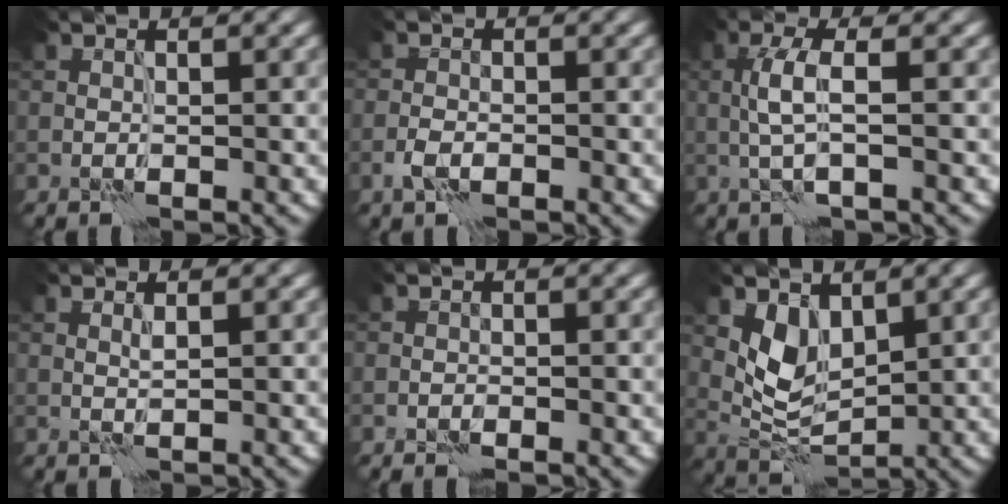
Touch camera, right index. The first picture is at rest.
{"total": 1.6, "force": [-0.8, 0.9, 1.1], "torque": [-0.022, 0.002, -0.021]}
{"total": 2.9, "force": [0.0, 0.5, 2.9], "torque": [-0.062, 0.007, -0.002]}
{"total": 0.7, "force": [0.4, -0.1, 0.6], "torque": [-0.014, 0.001, 0.007]}
{"total": 0.6, "force": [-0.4, 0.3, 0.4], "torque": [-0.005, 0.001, -0.009]}
{"total": 3.6, "force": [1.7, 2.2, 2.3], "torque": [-0.050, -0.010, 0.037]}